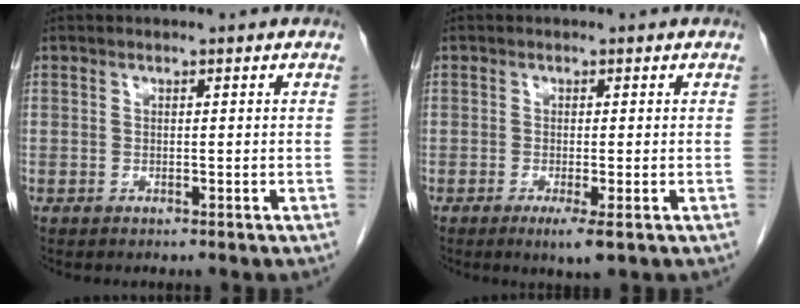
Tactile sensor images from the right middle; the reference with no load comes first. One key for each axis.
{"total": 3.0, "fx": -1.4, "fy": 0.2, "fz": 2.7, "tx": -0.038, "ty": -0.009, "tz": -0.021}